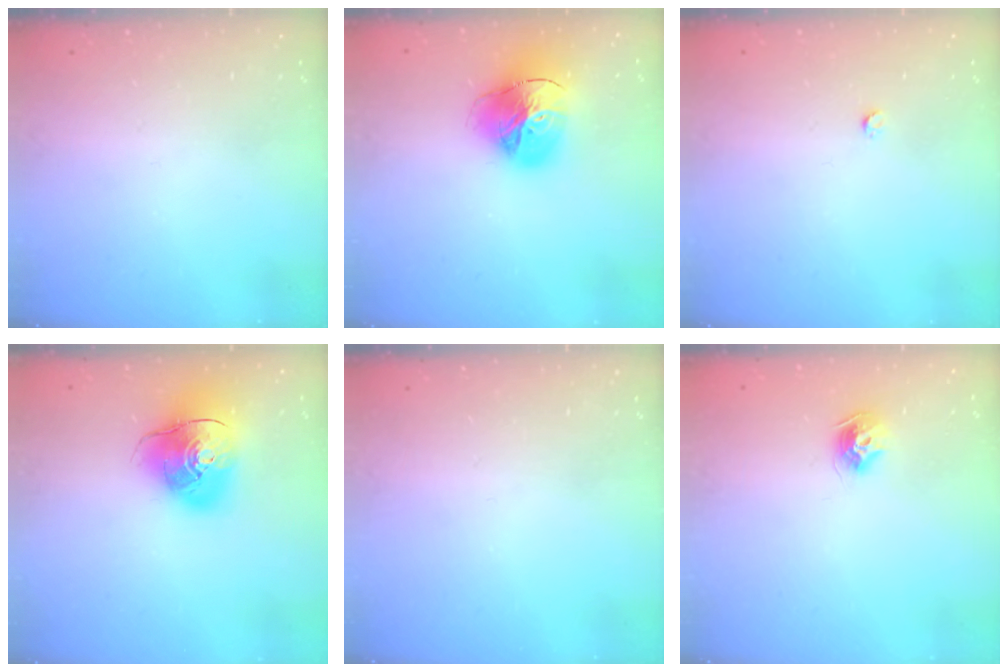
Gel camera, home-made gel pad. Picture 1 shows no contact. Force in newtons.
{"total": 19.8, "press": 19.6, "slide": 2.3}
{"total": 2.4, "press": 2.4, "slide": 0.3}
{"total": 14.0, "press": 13.8, "slide": 2.4}
{"total": 0.0}
{"total": 8.7, "press": 8.7, "slide": 0.4}